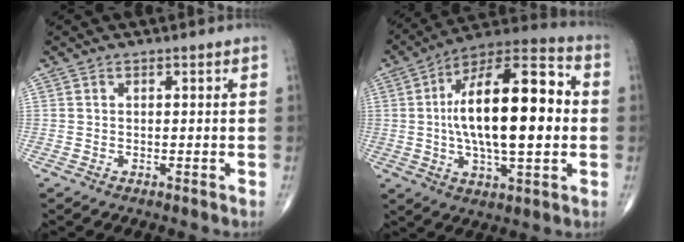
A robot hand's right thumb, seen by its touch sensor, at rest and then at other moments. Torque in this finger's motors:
{"motor_torque": [1.52, 3.49, 2.36, 0.31, 0.35]}